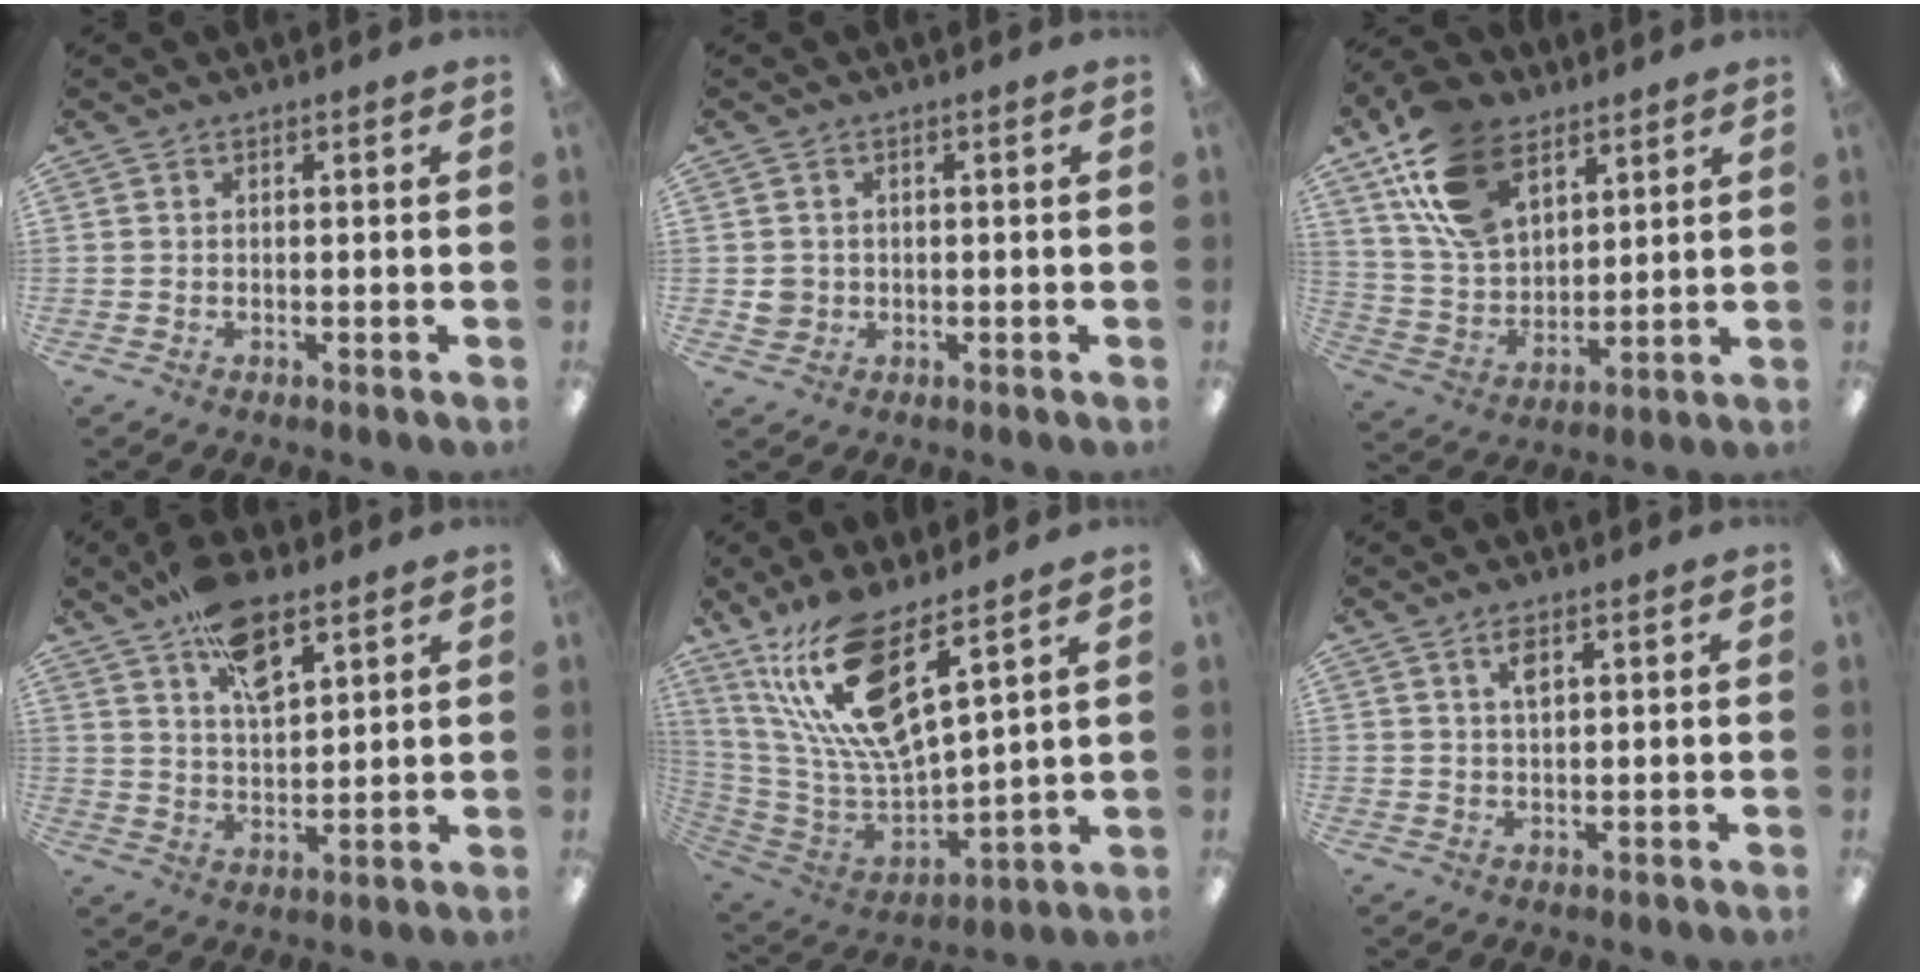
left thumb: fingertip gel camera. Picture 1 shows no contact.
{"total": 3.1, "force": [0.1, 3.0, 0.8], "torque": [-0.009, 0.003, 0.002]}
{"total": 18.4, "force": [10.4, 11.5, 10.1], "torque": [-0.204, -0.028, 0.198]}
{"total": 12.1, "force": [7.7, 5.6, 7.5], "torque": [-0.114, -0.035, 0.135]}
{"total": 18.6, "force": [11.5, 5.5, 13.6], "torque": [-0.292, -0.069, 0.194]}
{"total": 3.0, "force": [1.8, 1.1, 2.1], "torque": [-0.039, 0.001, 0.029]}